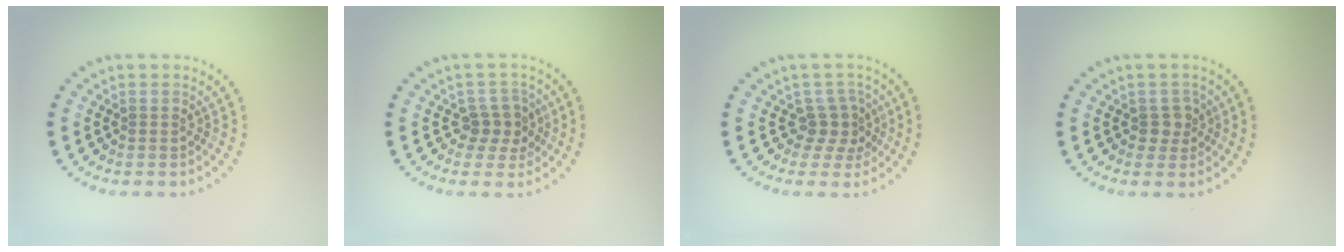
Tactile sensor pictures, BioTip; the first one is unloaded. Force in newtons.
{"total": 2.3, "press": 2.0, "slide": 1.1}
{"total": 2.5, "press": 1.8, "slide": 1.7}
{"total": 1.7, "press": 1.5, "slide": 0.7}